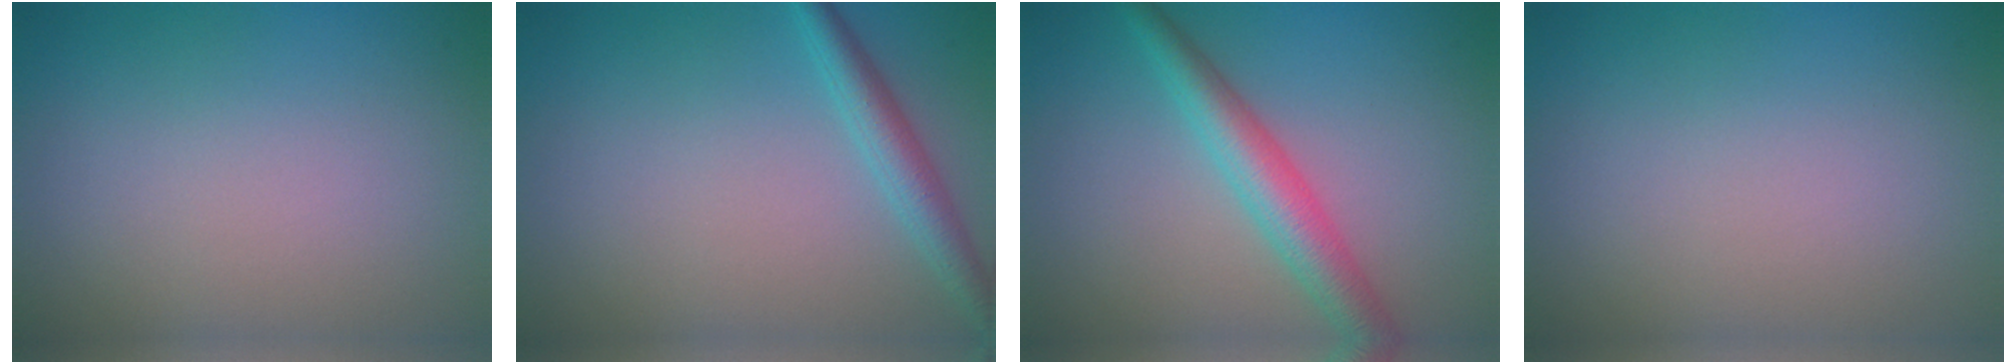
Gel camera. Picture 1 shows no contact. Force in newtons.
{"total": 2.6, "press": 2.6, "slide": 0.1}
{"total": 4.3, "press": 4.3, "slide": 0.0}
{"total": 0.0}